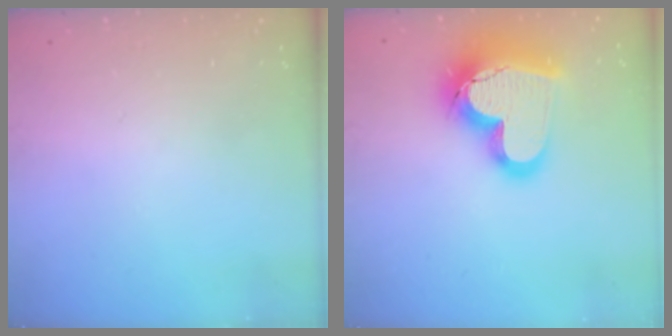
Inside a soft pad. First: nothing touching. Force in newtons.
{"total": 21.8, "press": 21.7, "slide": 1.8}